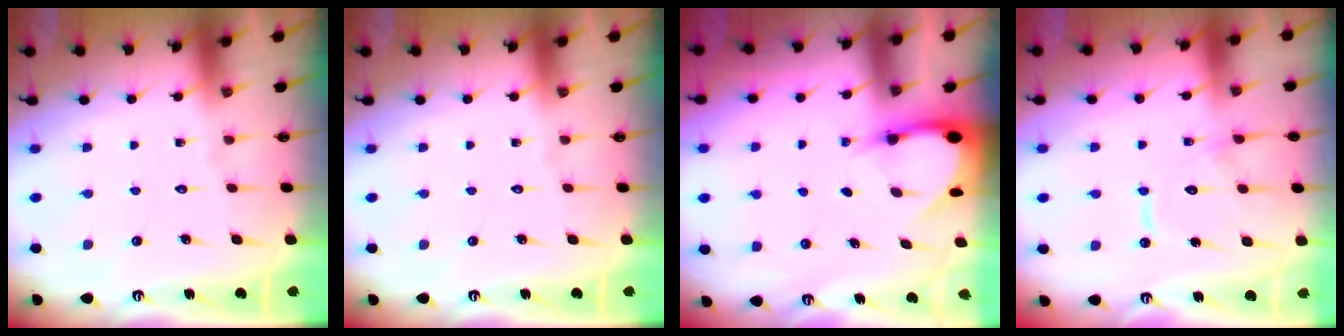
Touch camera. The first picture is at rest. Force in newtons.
{"total": 0.0}
{"total": 3.6, "press": 3.6, "slide": 0.3}
{"total": 11.4, "press": 11.4, "slide": 1.1}